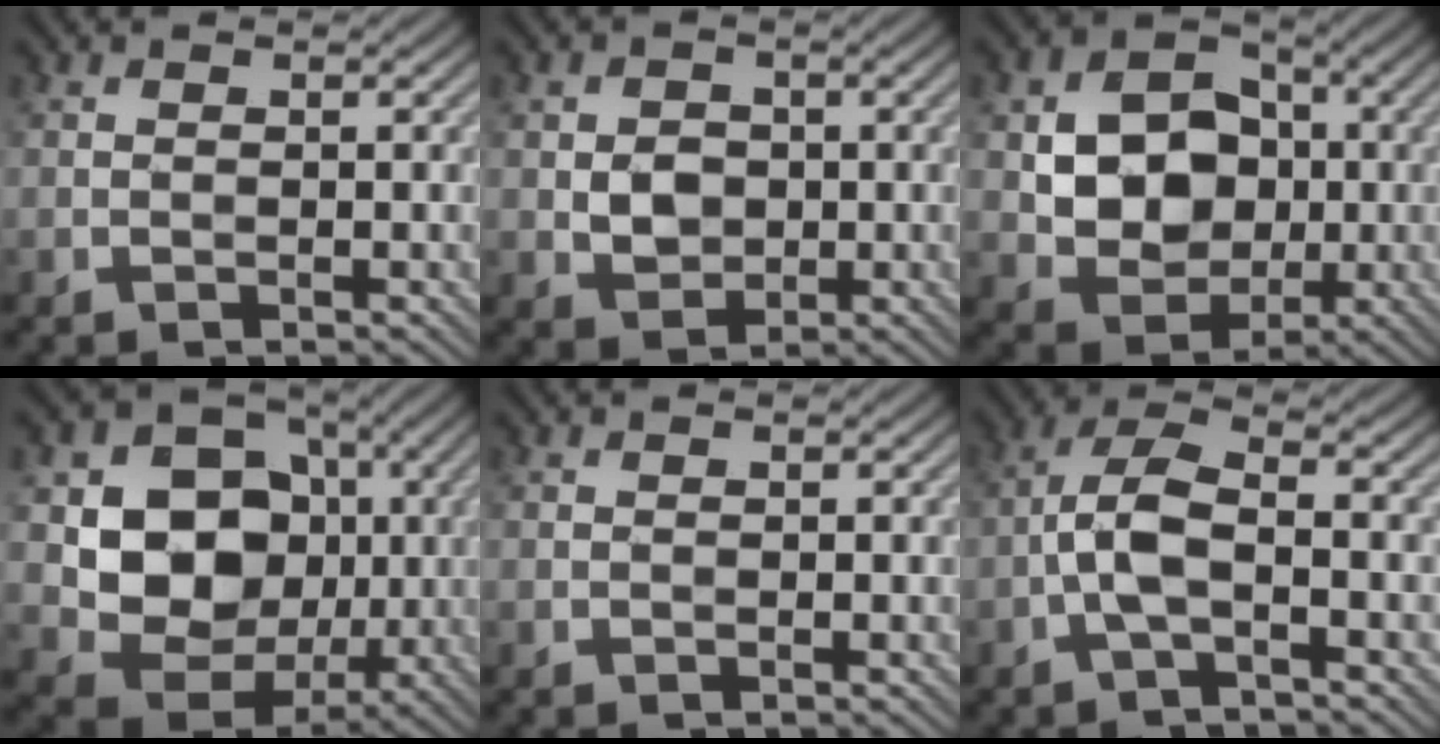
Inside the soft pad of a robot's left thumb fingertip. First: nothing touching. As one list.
[{"total": 3.6, "force": [-0.2, 3.0, 2.0], "torque": [-0.041, -0.004, -0.007]}, {"total": 9.5, "force": [0.0, 7.7, 5.6], "torque": [-0.123, -0.002, -0.010]}, {"total": 11.7, "force": [0.4, 10.0, 6.1], "torque": [-0.122, -0.018, -0.002]}, {"total": 0.0}, {"total": 5.1, "force": [-1.7, 1.8, 4.5], "torque": [-0.099, 0.013, -0.043]}]